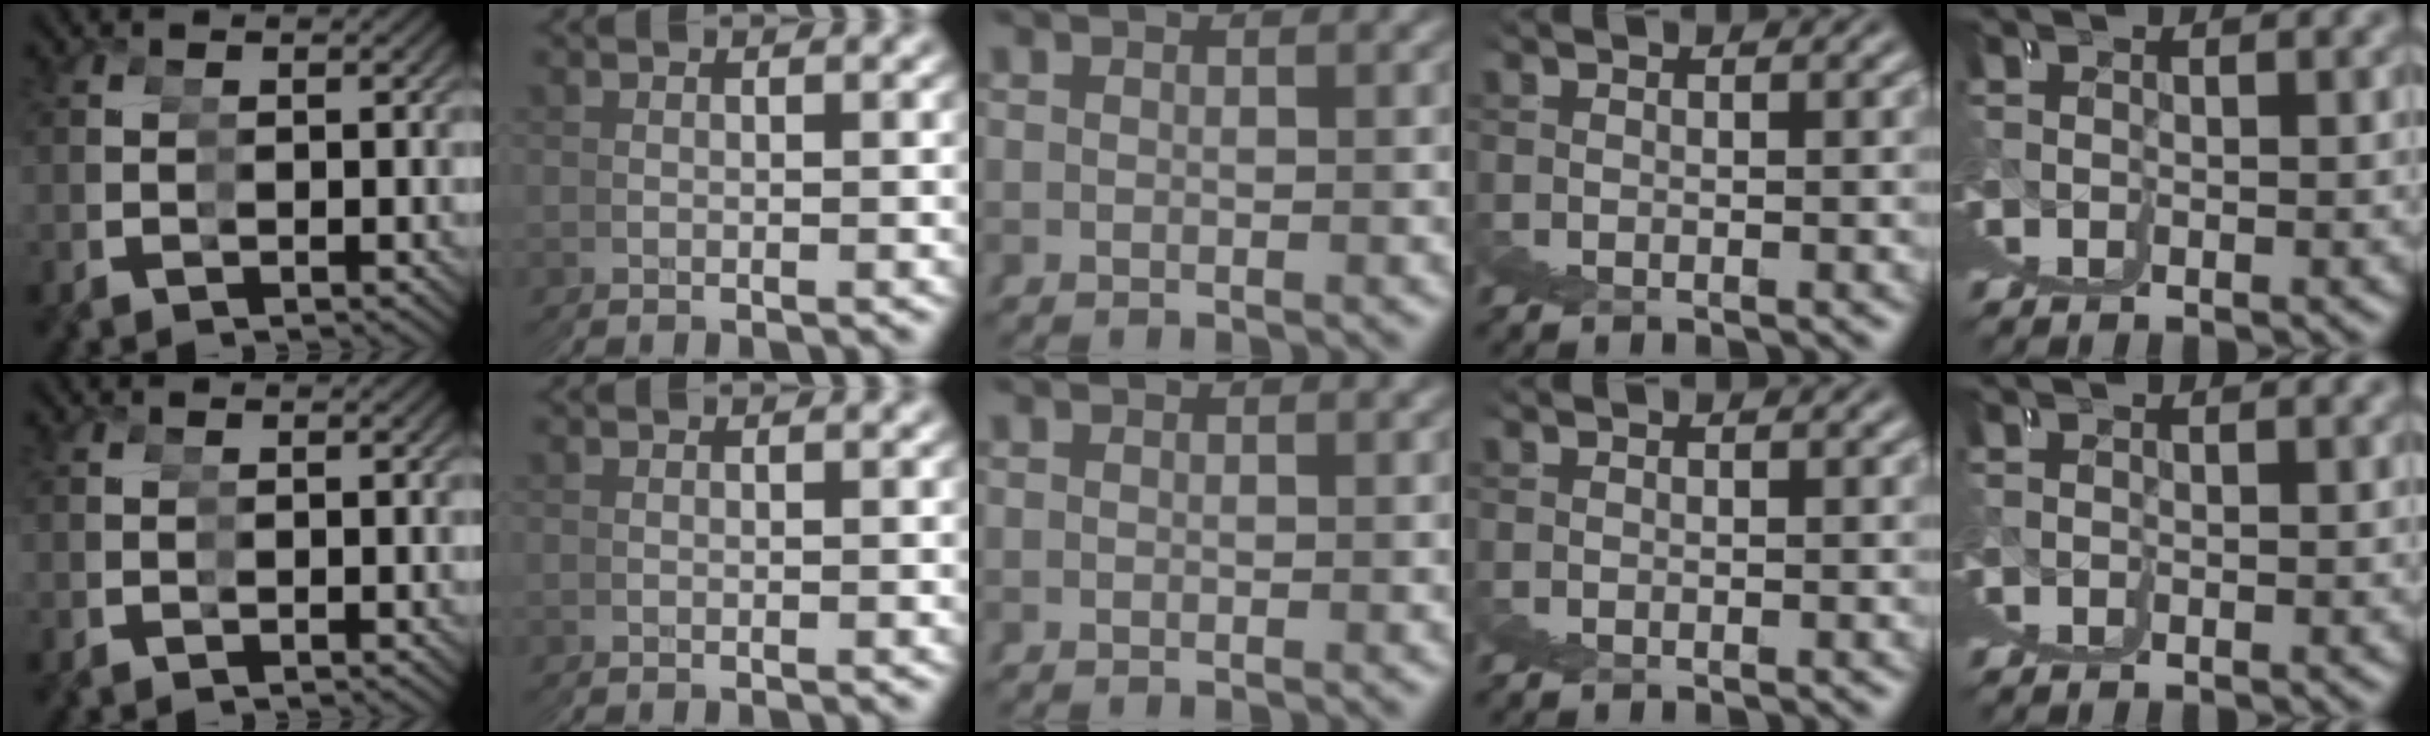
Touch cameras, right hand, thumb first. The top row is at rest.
{}